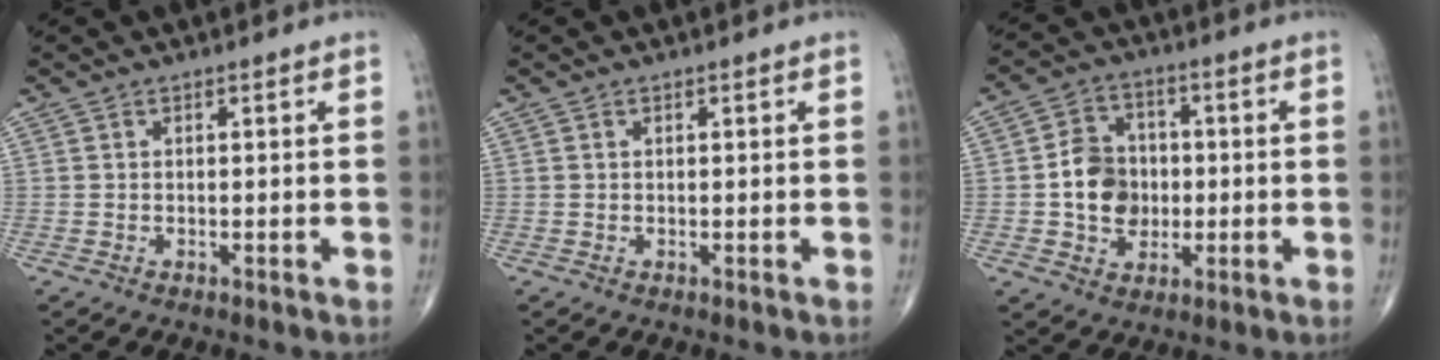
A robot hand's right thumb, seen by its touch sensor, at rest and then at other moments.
{"total": 0.0}
{"total": 10.0, "force": [-0.6, 8.2, 5.7], "torque": [-0.066, 0.016, -0.013]}